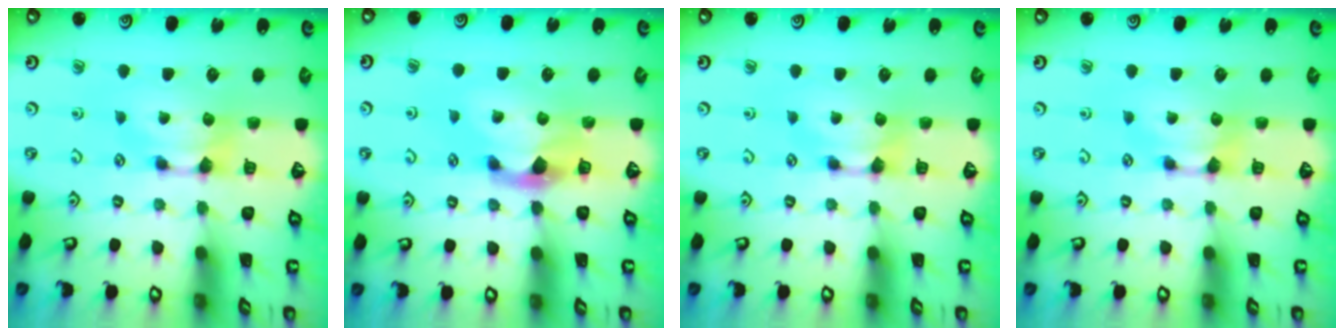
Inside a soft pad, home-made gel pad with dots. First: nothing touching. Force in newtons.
{"total": 2.2, "press": 1.9, "slide": 1.2}
{"total": 0.0}
{"total": 0.0}